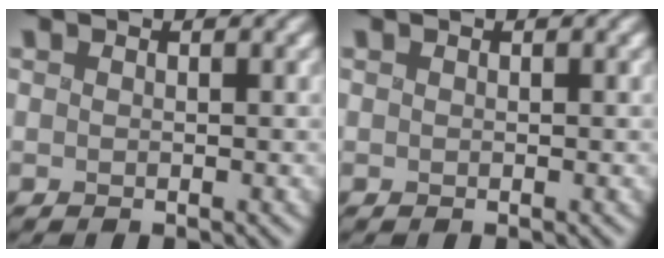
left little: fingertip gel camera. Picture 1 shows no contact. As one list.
[{"total": 0.0}]